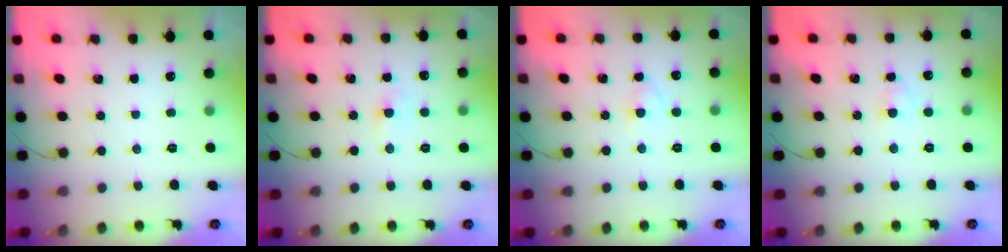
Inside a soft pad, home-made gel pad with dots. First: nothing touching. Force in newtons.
{"total": 2.4, "press": 2.2, "slide": 0.9}
{"total": 2.6, "press": 2.4, "slide": 1.1}
{"total": 2.2, "press": 2.0, "slide": 1.0}